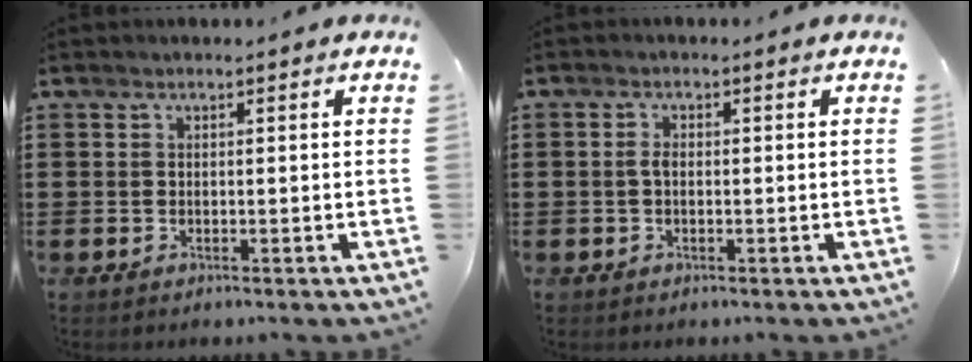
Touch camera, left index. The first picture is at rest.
{"total": 1.7, "force": [-0.2, 1.0, 1.4], "torque": [-0.036, 0.000, -0.007]}